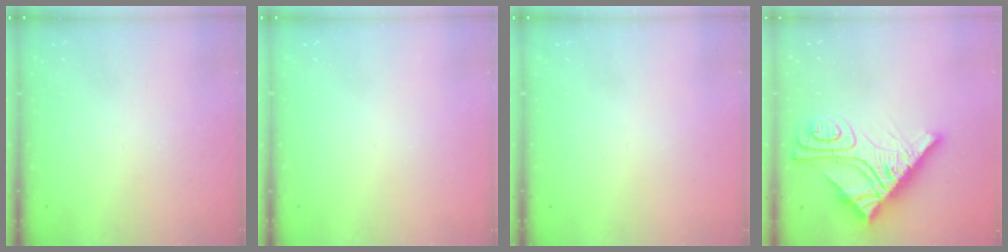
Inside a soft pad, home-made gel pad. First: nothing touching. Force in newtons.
{"total": 0.0}
{"total": 0.0}
{"total": 17.0, "press": 16.9, "slide": 1.4}